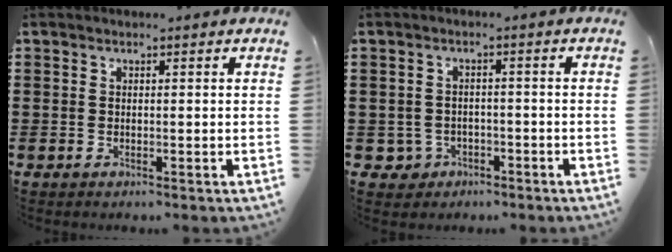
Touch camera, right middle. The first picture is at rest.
{"total": 2.7, "force": [-1.9, 1.8, 0.5], "torque": [-0.025, -0.001, -0.044]}